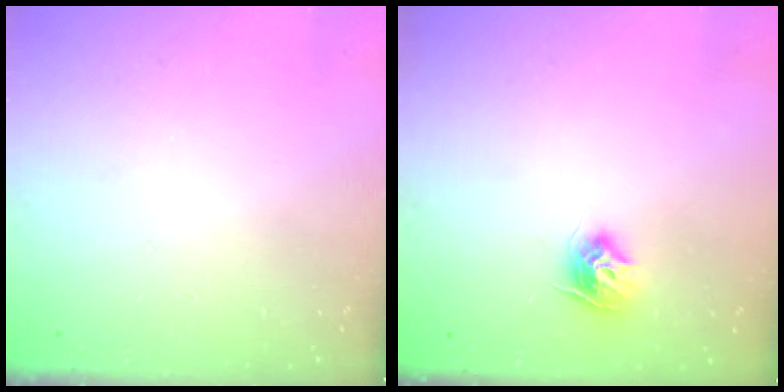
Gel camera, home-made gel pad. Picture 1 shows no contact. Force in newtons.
{"total": 9.6, "press": 9.6, "slide": 0.7}